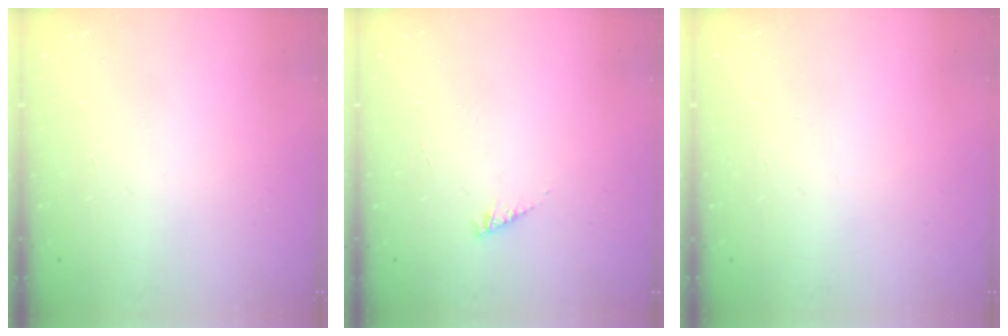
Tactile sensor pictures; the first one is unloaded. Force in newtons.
{"total": 1.6, "press": 1.6, "slide": 0.3}
{"total": 0.0}